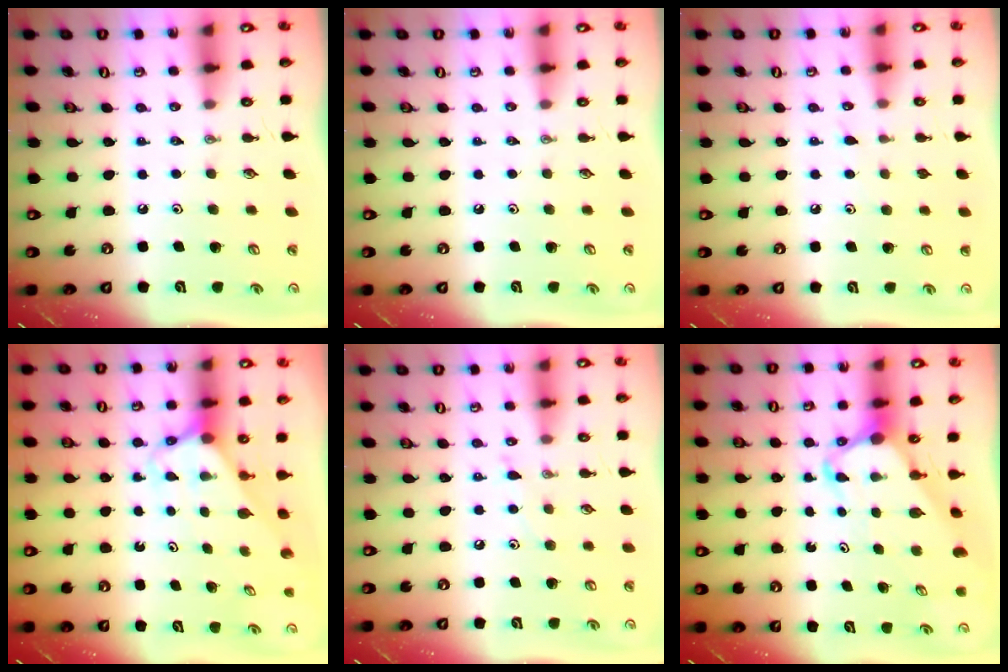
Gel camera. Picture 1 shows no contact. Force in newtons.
{"total": 0.0}
{"total": 4.1, "press": 4.0, "slide": 0.3}
{"total": 2.7, "press": 2.7, "slide": 0.1}
{"total": 6.4, "press": 6.3, "slide": 0.7}
{"total": 3.9, "press": 3.9, "slide": 0.4}